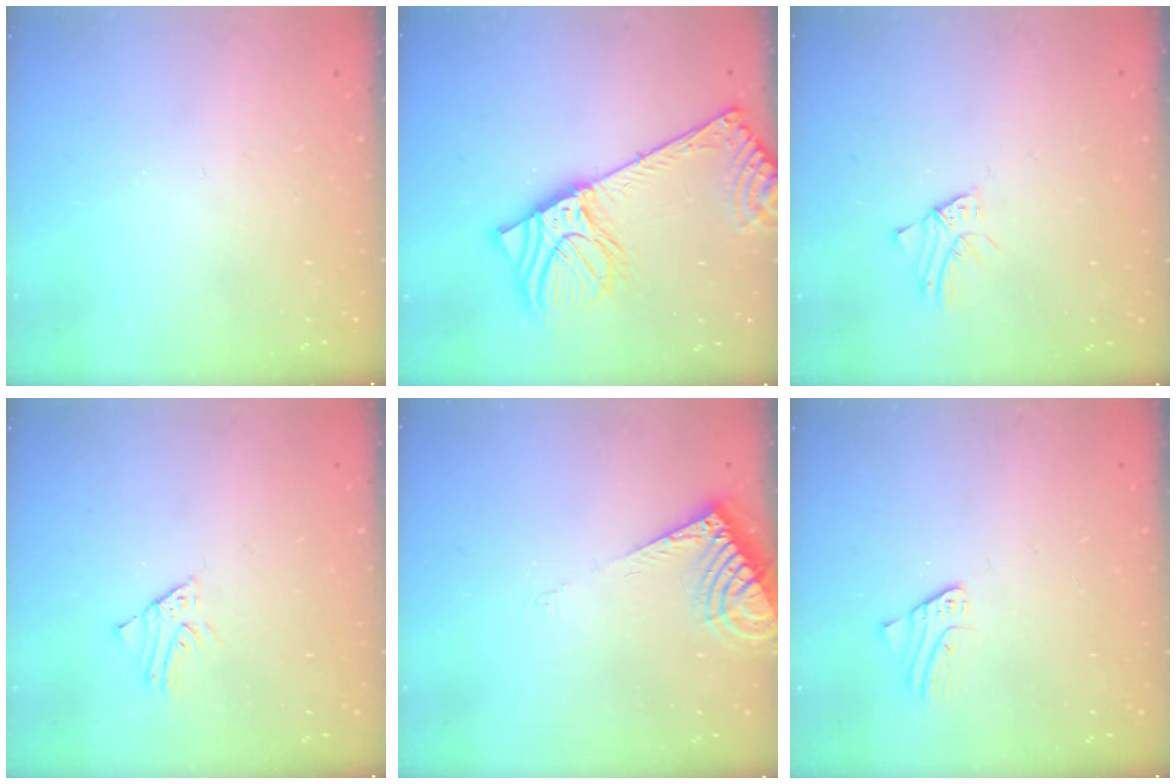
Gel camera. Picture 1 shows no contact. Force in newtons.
{"total": 17.0, "press": 16.6, "slide": 3.5}
{"total": 1.2, "press": 1.2, "slide": 0.1}
{"total": 1.7, "press": 1.7, "slide": 0.2}
{"total": 8.0, "press": 8.0, "slide": 0.7}
{"total": 2.3, "press": 2.3, "slide": 0.2}